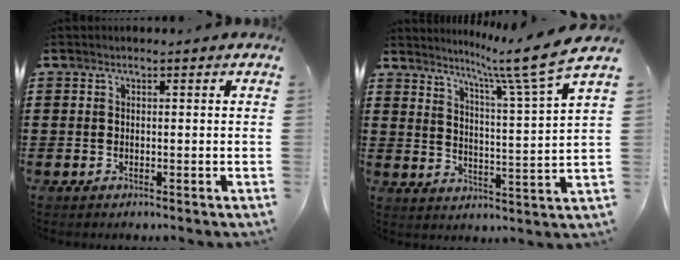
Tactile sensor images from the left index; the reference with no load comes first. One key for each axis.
{"total": 8.4, "fx": 7.0, "fy": -1.2, "fz": 4.5, "tx": -0.084, "ty": -0.060, "tz": 0.102}